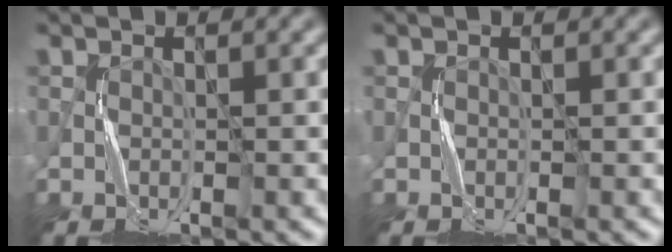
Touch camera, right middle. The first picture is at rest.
{"total": 0.0}